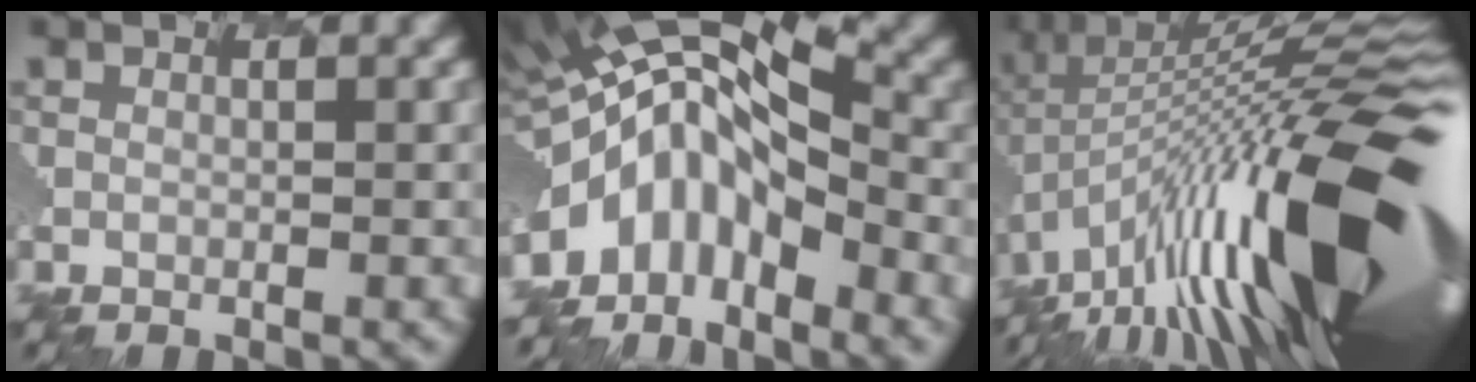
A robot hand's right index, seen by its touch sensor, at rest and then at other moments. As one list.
[{"total": 8.2, "force": [-3.1, 3.9, 6.5], "torque": [-0.133, 0.004, -0.072]}, {"total": 17.4, "force": [-3.2, 5.6, 16.2], "torque": [-0.230, 0.022, -0.078]}]